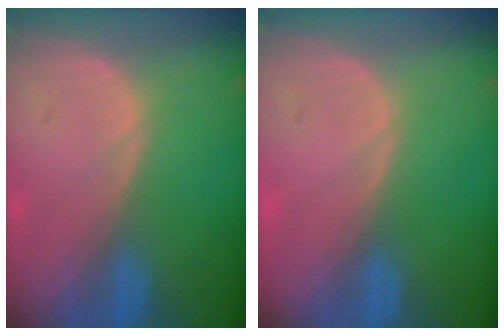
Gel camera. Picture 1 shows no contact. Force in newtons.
{"total": 0.0}